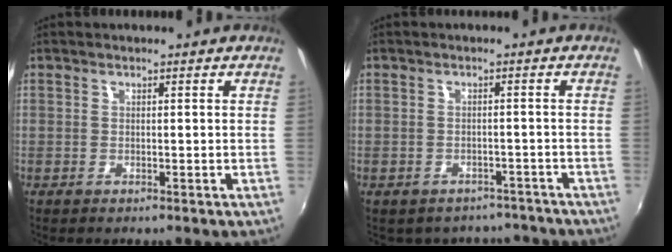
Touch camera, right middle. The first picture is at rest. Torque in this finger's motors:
{"motor_torque": [0.99, -1.14, 0.08, 0.08]}